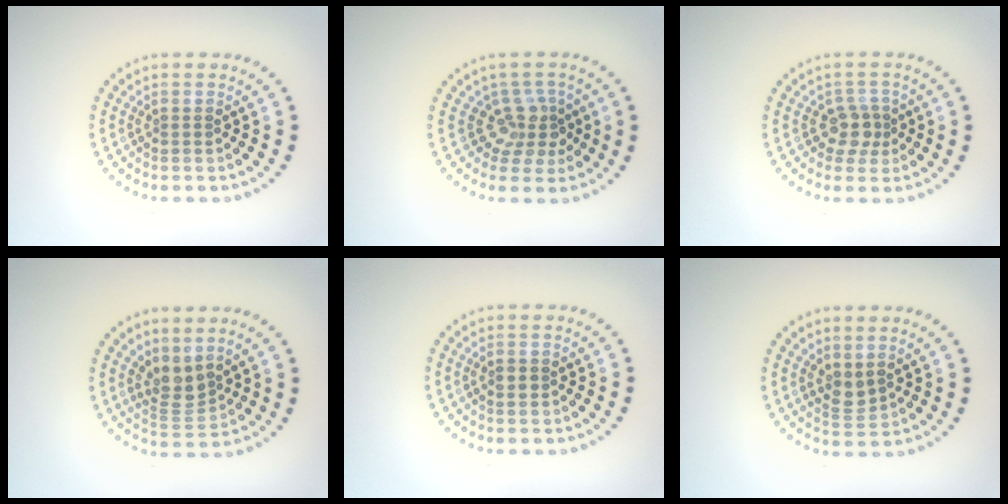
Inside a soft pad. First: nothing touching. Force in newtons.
{"total": 3.0, "press": 2.2, "slide": 2.1}
{"total": 2.2, "press": 1.8, "slide": 1.3}
{"total": 2.7, "press": 2.1, "slide": 1.7}
{"total": 1.4, "press": 1.4, "slide": 0.0}
{"total": 1.7, "press": 1.4, "slide": 0.9}